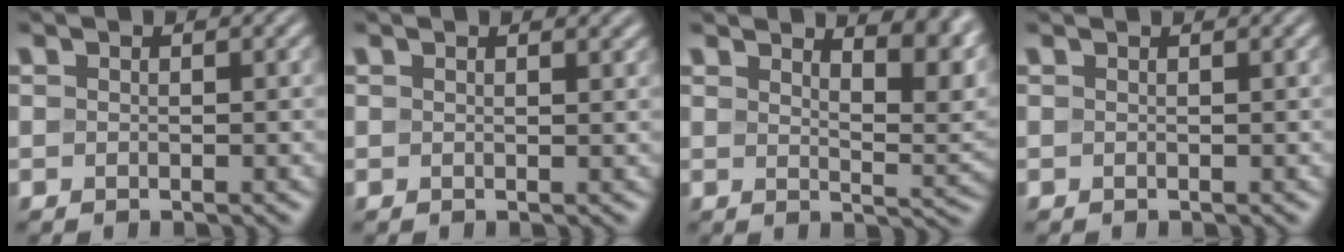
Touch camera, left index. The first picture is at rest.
{"total": 1.0, "force": [0.9, 0.2, 0.5], "torque": [-0.004, 0.001, 0.012]}
{"total": 8.1, "force": [5.6, 2.7, 5.3], "torque": [-0.045, 0.017, 0.067]}
{"total": 0.5, "force": [0.5, 0.1, 0.0], "torque": [0.002, 0.000, 0.007]}